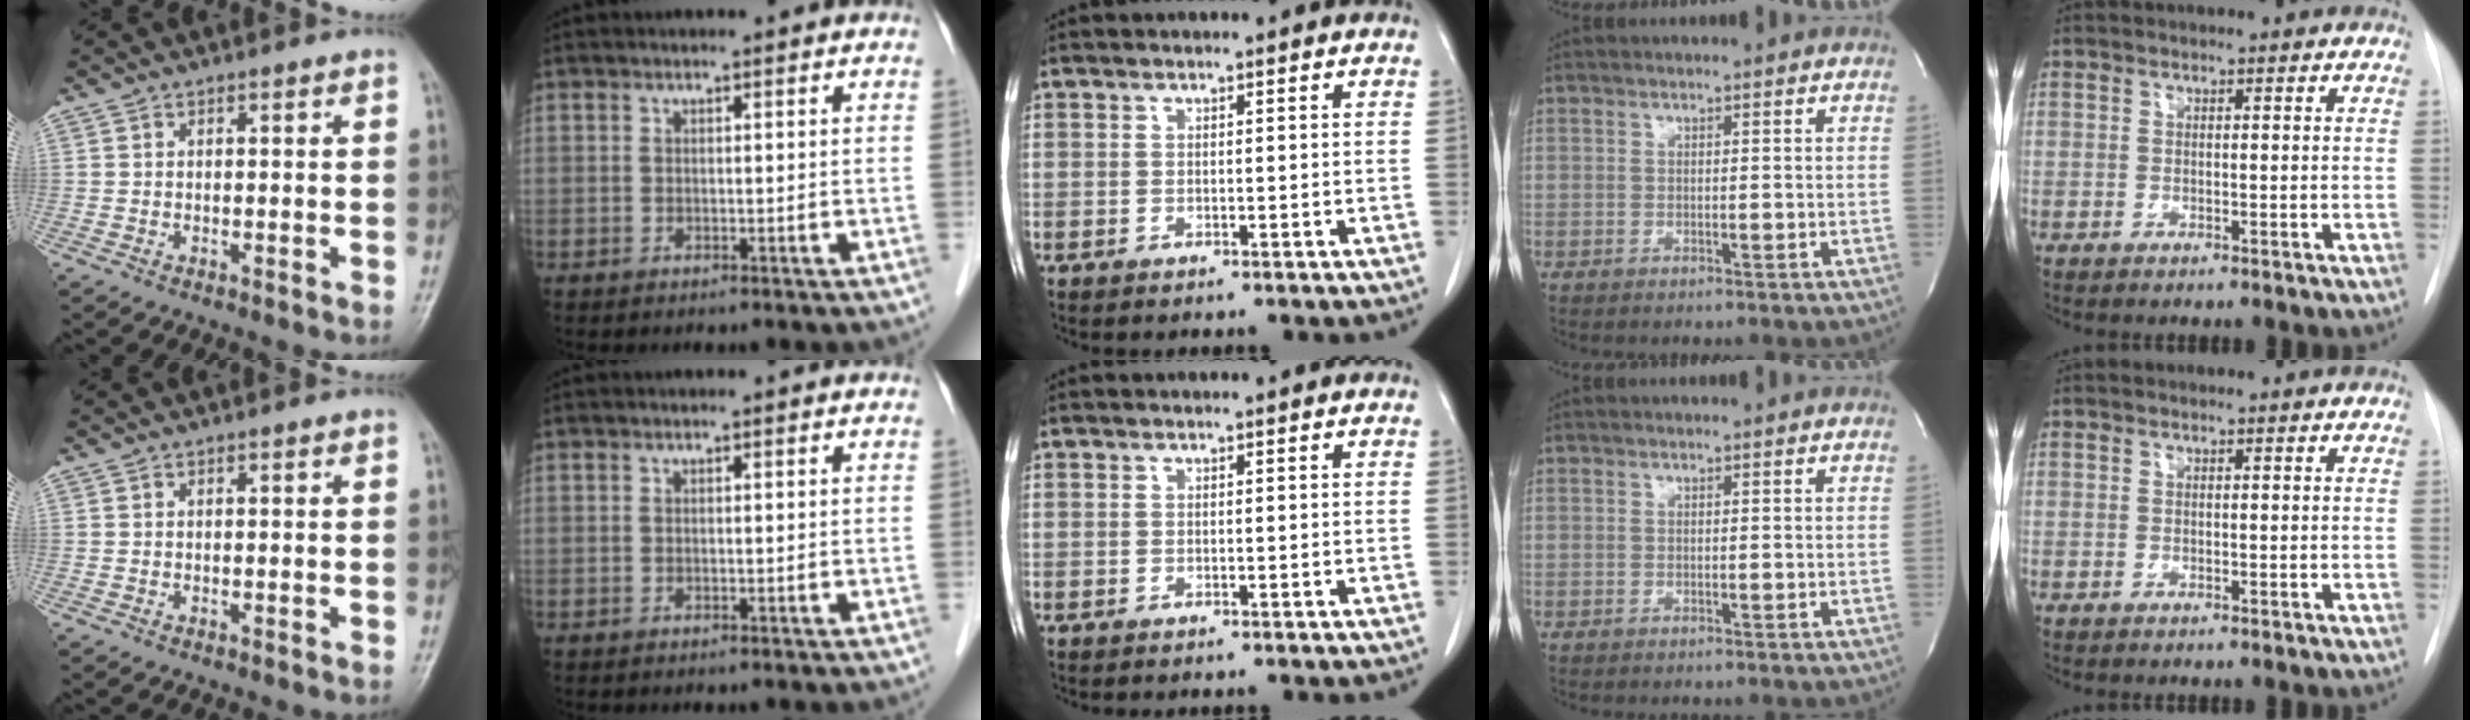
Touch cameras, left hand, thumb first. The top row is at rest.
{}